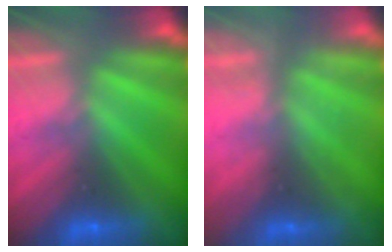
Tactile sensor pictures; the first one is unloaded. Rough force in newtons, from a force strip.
{"total": 2.2}